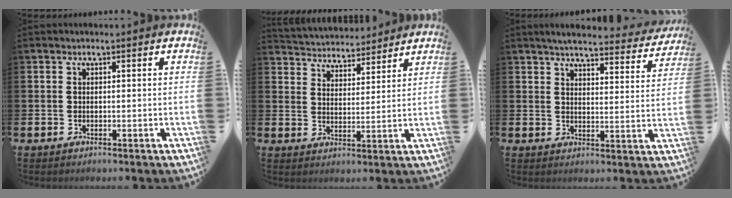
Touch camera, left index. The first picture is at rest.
{"total": 4.7, "force": [4.5, 1.1, -0.4], "torque": [-0.019, -0.029, 0.081]}
{"total": 4.8, "force": [4.6, 0.5, 1.4], "torque": [-0.030, -0.034, 0.076]}